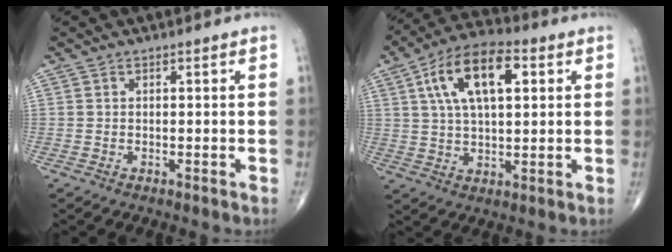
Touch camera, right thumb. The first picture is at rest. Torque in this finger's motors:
{"motor_torque": [-0.36, 2.56, 1.50, 0.84, 0.13]}